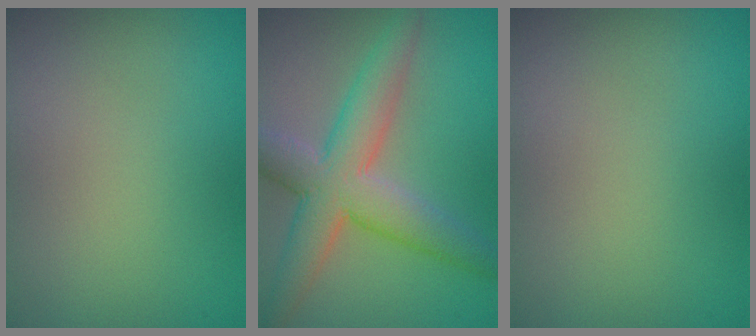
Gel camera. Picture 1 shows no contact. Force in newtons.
{"total": 7.0, "press": 7.0, "slide": 0.2}
{"total": 0.0}